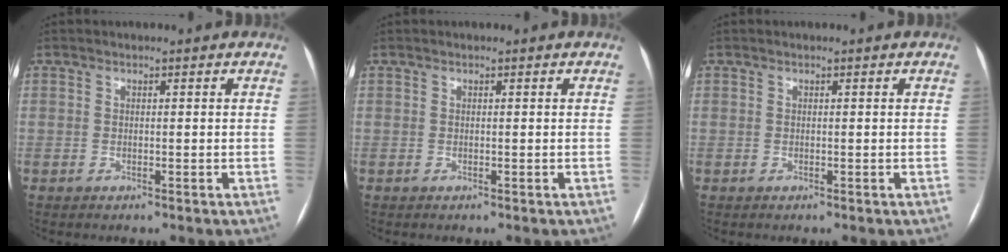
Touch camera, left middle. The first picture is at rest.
{"total": 0.0}
{"total": 0.0}